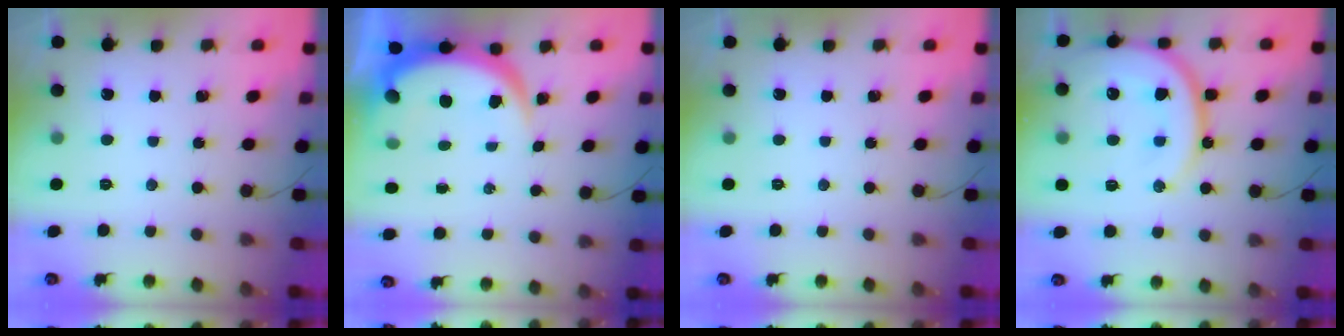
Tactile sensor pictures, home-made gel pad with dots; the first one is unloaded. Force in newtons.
{"total": 8.0, "press": 7.9, "slide": 1.1}
{"total": 0.0}
{"total": 18.3, "press": 18.2, "slide": 1.8}